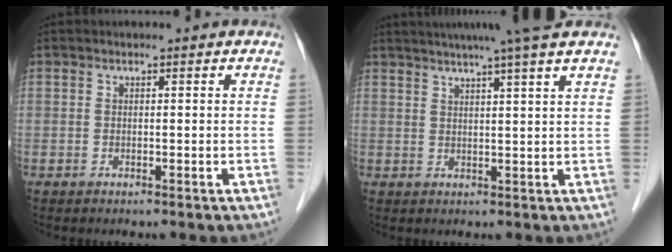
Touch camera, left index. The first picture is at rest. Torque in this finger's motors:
{"motor_torque": [0.22, -0.46, 0.37, 0.14]}